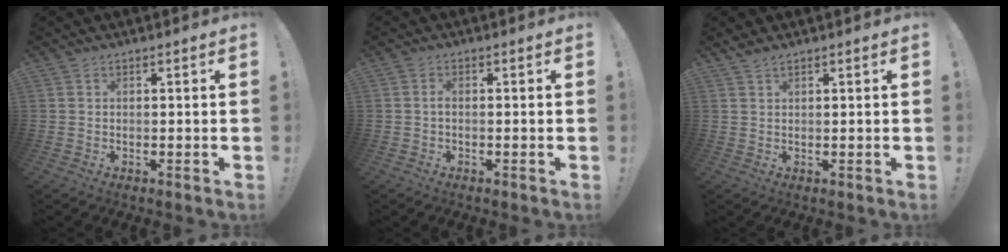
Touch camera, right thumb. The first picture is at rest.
{"total": 1.2, "force": [-0.6, 0.4, 1.0], "torque": [-0.026, 0.008, -0.010]}
{"total": 1.4, "force": [1.2, 0.1, 0.7], "torque": [-0.019, -0.003, 0.024]}